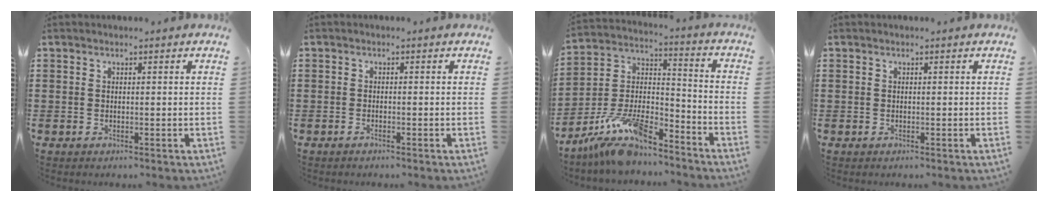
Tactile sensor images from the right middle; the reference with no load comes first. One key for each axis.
{"total": 0.6, "fx": -0.5, "fy": -0.1, "fz": 0.3, "tx": -0.008, "ty": -0.004, "tz": -0.010}
{"total": 11.8, "fx": -10.0, "fy": 2.6, "fz": 5.6, "tx": -0.119, "ty": 0.017, "tz": -0.201}
{"total": 0.0}